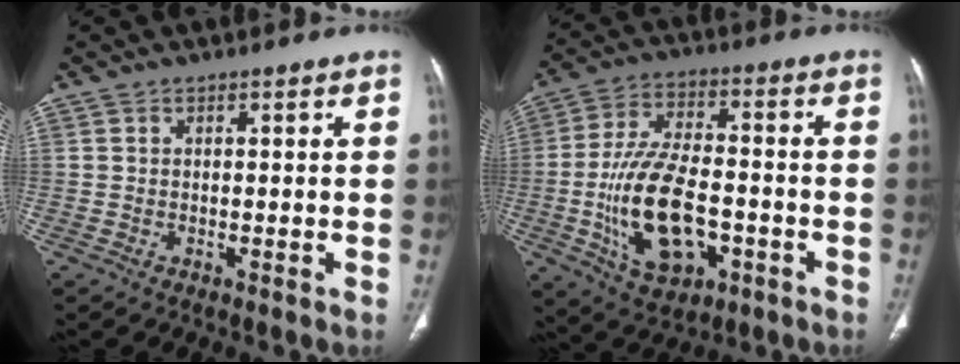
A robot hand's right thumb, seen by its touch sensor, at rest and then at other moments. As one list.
[{"total": 17.4, "force": [-4.5, 9.3, 14.0], "torque": [-0.251, 0.018, -0.070]}]